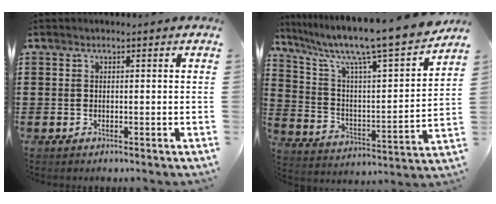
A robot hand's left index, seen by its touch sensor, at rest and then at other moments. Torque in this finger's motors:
{"motor_torque": [1.06, 1.08, 0.89, 0.21]}